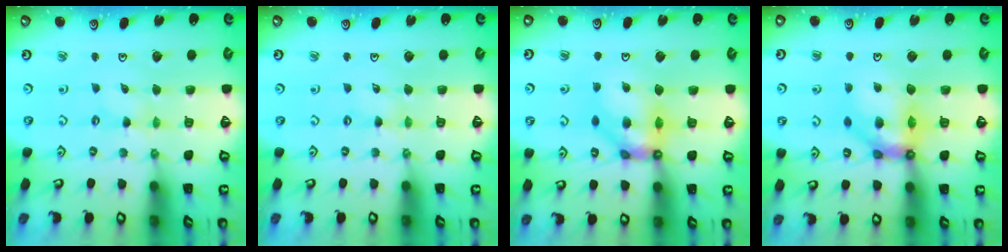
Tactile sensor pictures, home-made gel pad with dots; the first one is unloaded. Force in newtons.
{"total": 1.0, "press": 1.0, "slide": 0.2}
{"total": 10.0, "press": 10.0, "slide": 0.9}
{"total": 10.4, "press": 10.3, "slide": 1.1}